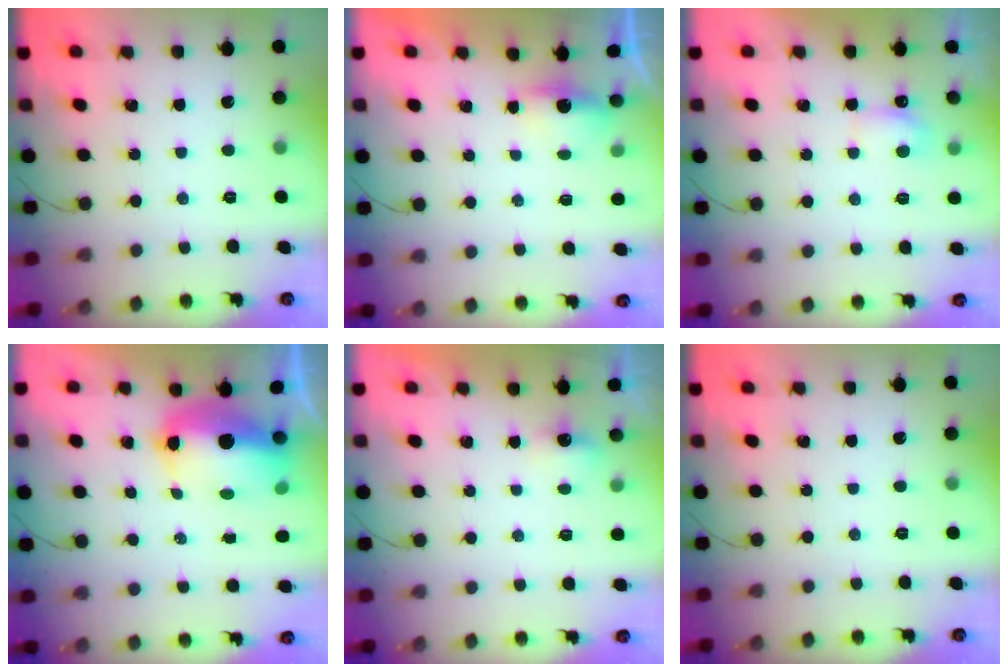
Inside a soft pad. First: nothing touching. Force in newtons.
{"total": 3.1, "press": 2.9, "slide": 1.1}
{"total": 4.4, "press": 4.2, "slide": 1.4}
{"total": 10.3, "press": 10.1, "slide": 2.1}
{"total": 1.7, "press": 1.5, "slide": 0.7}
{"total": 0.0}